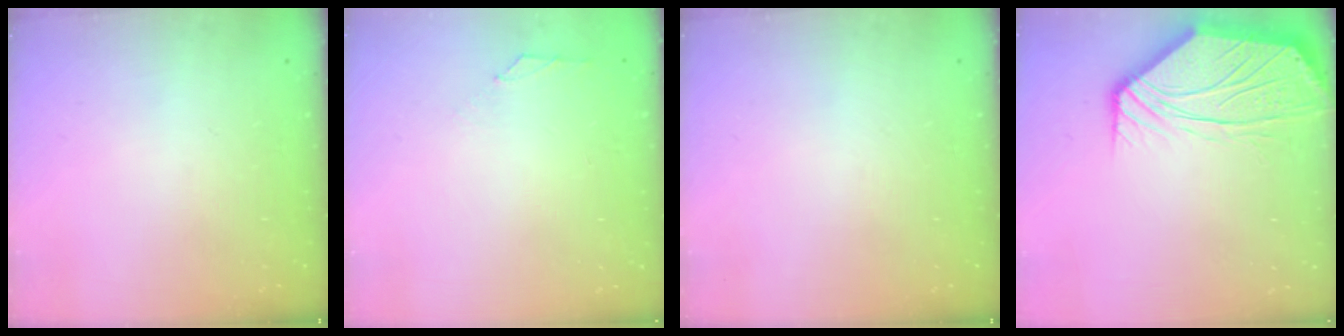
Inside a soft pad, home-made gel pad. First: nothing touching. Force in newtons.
{"total": 0.8, "press": 0.6, "slide": 0.5}
{"total": 0.0}
{"total": 14.3, "press": 14.1, "slide": 1.9}